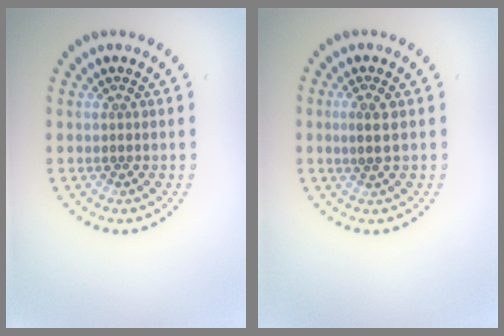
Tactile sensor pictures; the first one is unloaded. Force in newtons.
{"total": 1.9, "press": 1.7, "slide": 0.7}